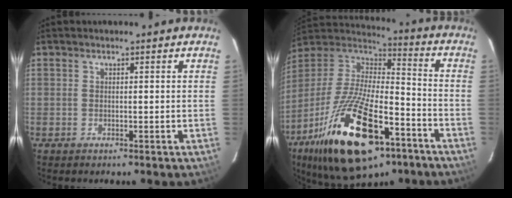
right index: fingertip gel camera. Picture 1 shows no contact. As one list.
[{"total": 28.8, "force": [-15.4, 11.6, 21.4], "torque": [-0.413, -0.033, -0.254]}]